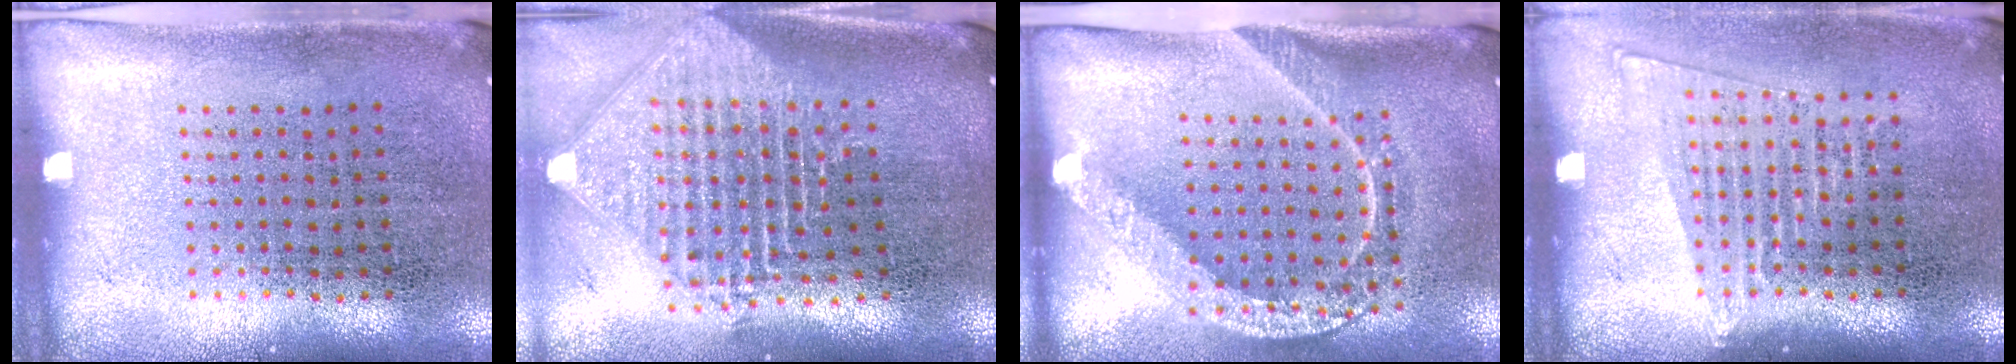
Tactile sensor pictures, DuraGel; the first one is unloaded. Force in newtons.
{"total": 2.3, "press": 1.8, "slide": 1.5}
{"total": 2.0, "press": 1.6, "slide": 1.3}
{"total": 1.3, "press": 1.2, "slide": 0.7}